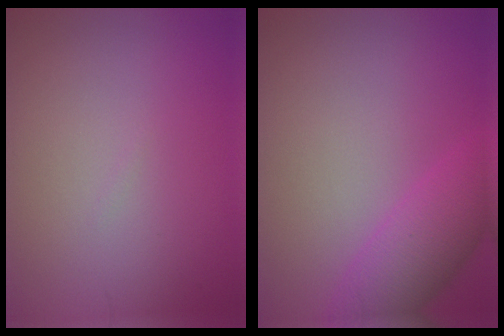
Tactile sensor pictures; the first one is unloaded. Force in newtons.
{"total": 4.5, "press": 4.5, "slide": 0.3}